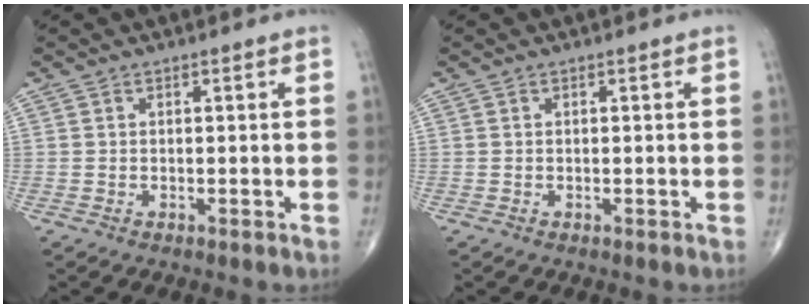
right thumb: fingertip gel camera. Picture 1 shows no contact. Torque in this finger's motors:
{"motor_torque": [0.06, 0.16, -0.16, -0.09, 0.02]}